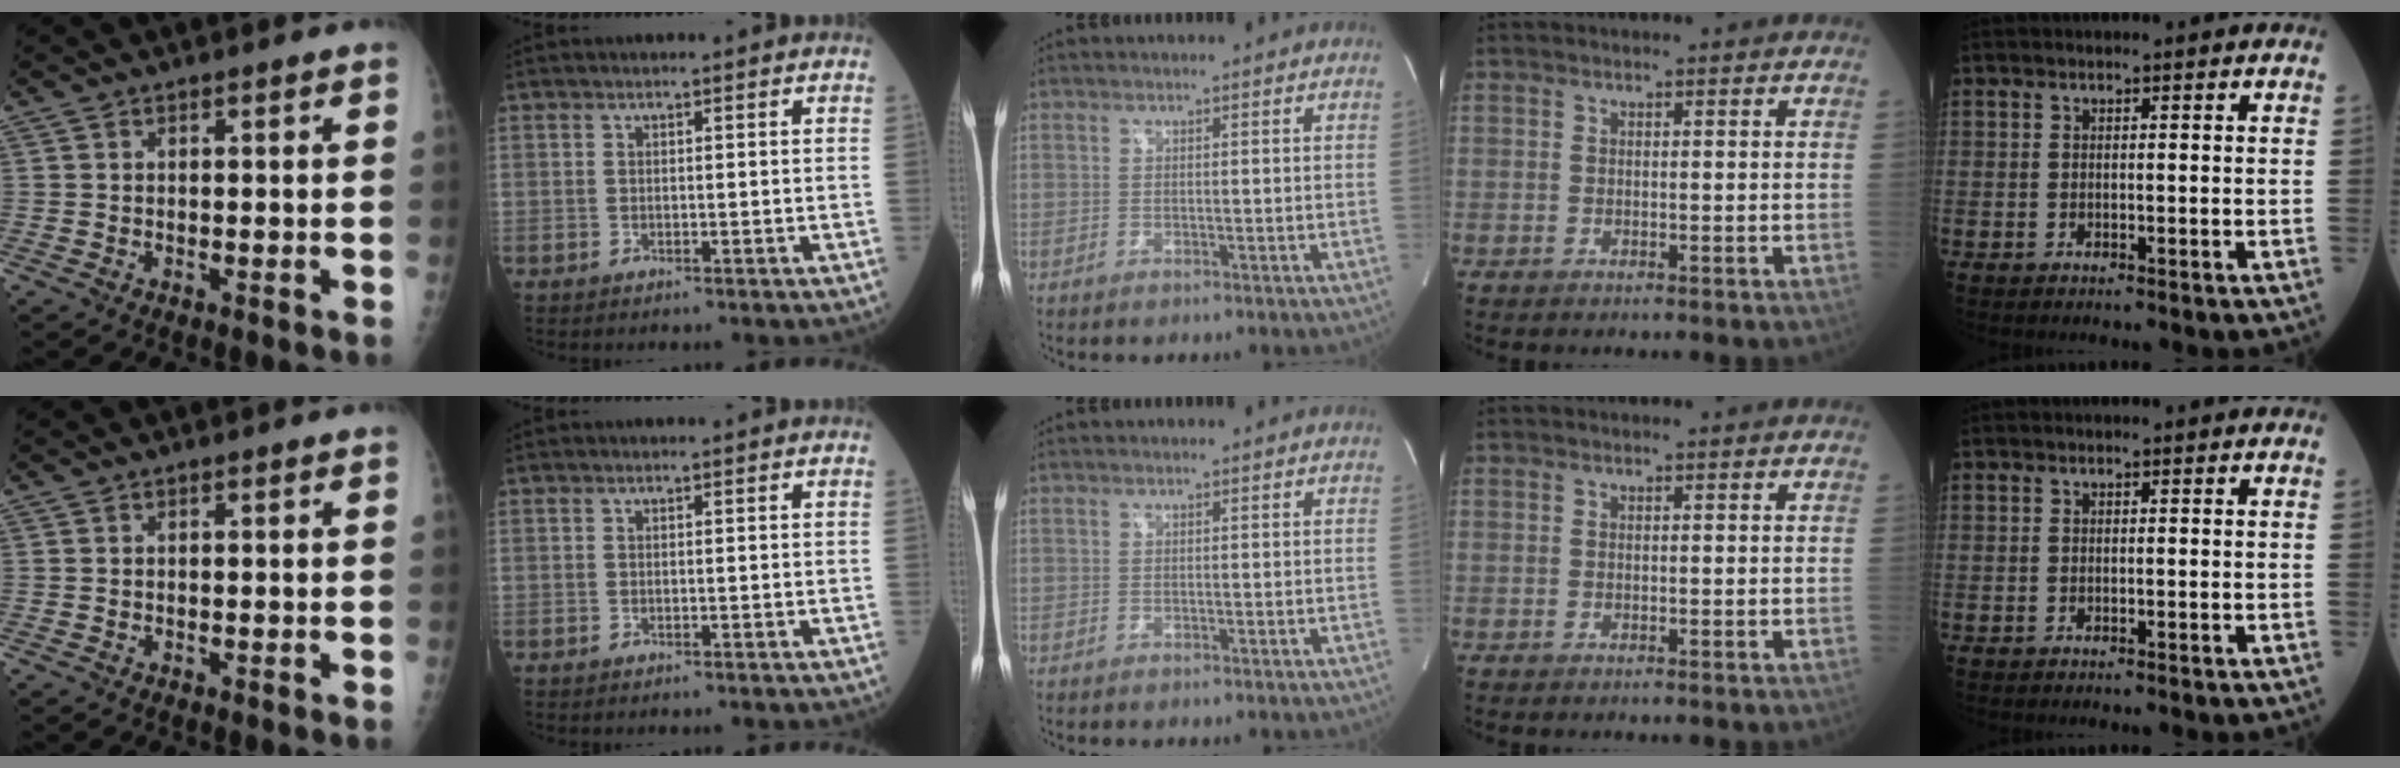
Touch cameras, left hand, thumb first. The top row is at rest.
{}